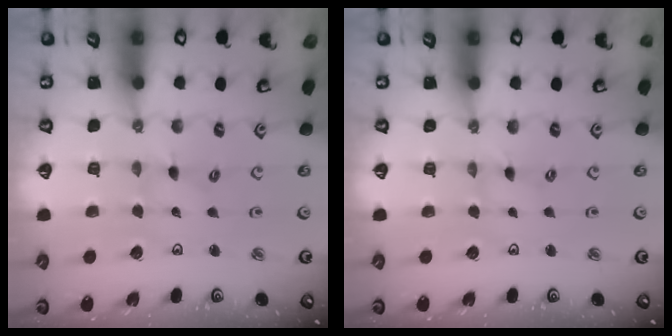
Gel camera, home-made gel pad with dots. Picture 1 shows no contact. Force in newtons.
{"total": 0.0}